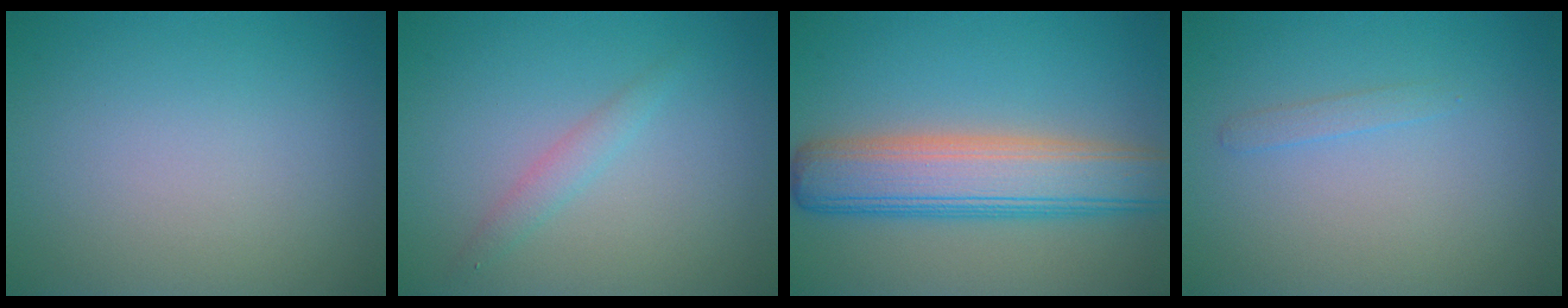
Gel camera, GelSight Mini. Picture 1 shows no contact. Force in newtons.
{"total": 1.4, "press": 1.4, "slide": 0.0}
{"total": 7.8, "press": 7.8, "slide": 0.1}
{"total": 0.8, "press": 0.8, "slide": 0.0}